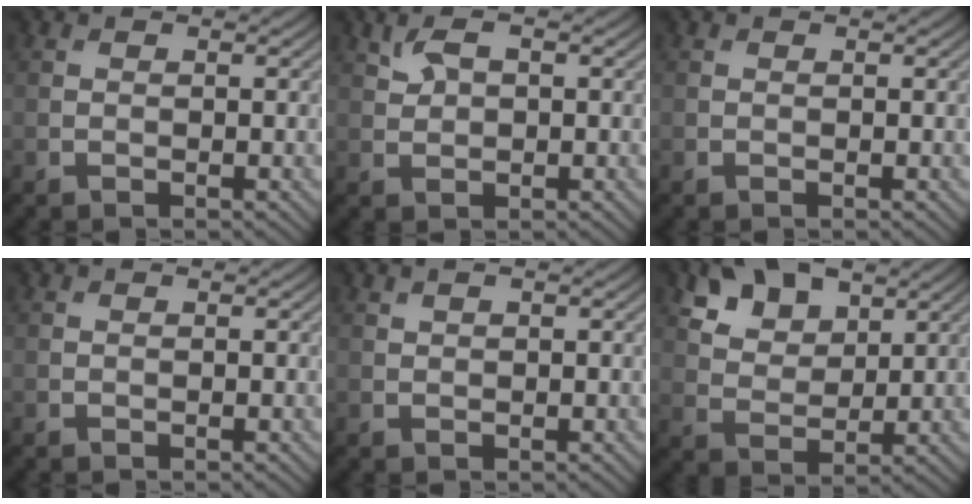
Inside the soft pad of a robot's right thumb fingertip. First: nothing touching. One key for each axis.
{"total": 2.9, "fx": 1.3, "fy": 1.5, "fz": 2.1, "tx": -0.051, "ty": 0.004, "tz": 0.025}
{"total": 0.0}
{"total": 0.0}
{"total": 0.9, "fx": 0.6, "fy": 0.3, "fz": 0.6, "tx": -0.016, "ty": 0.003, "tz": 0.013}
{"total": 8.0, "fx": 4.9, "fy": 4.6, "fz": 4.4, "tx": -0.101, "ty": 0.001, "tz": 0.087}